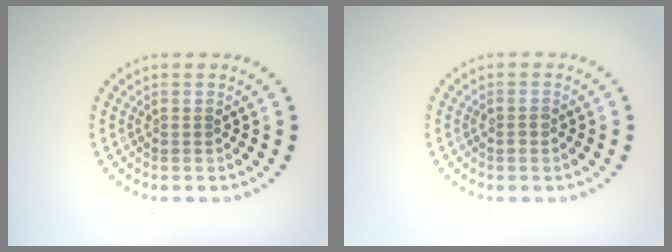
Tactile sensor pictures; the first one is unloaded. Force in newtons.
{"total": 0.8, "press": 0.8, "slide": 0.2}